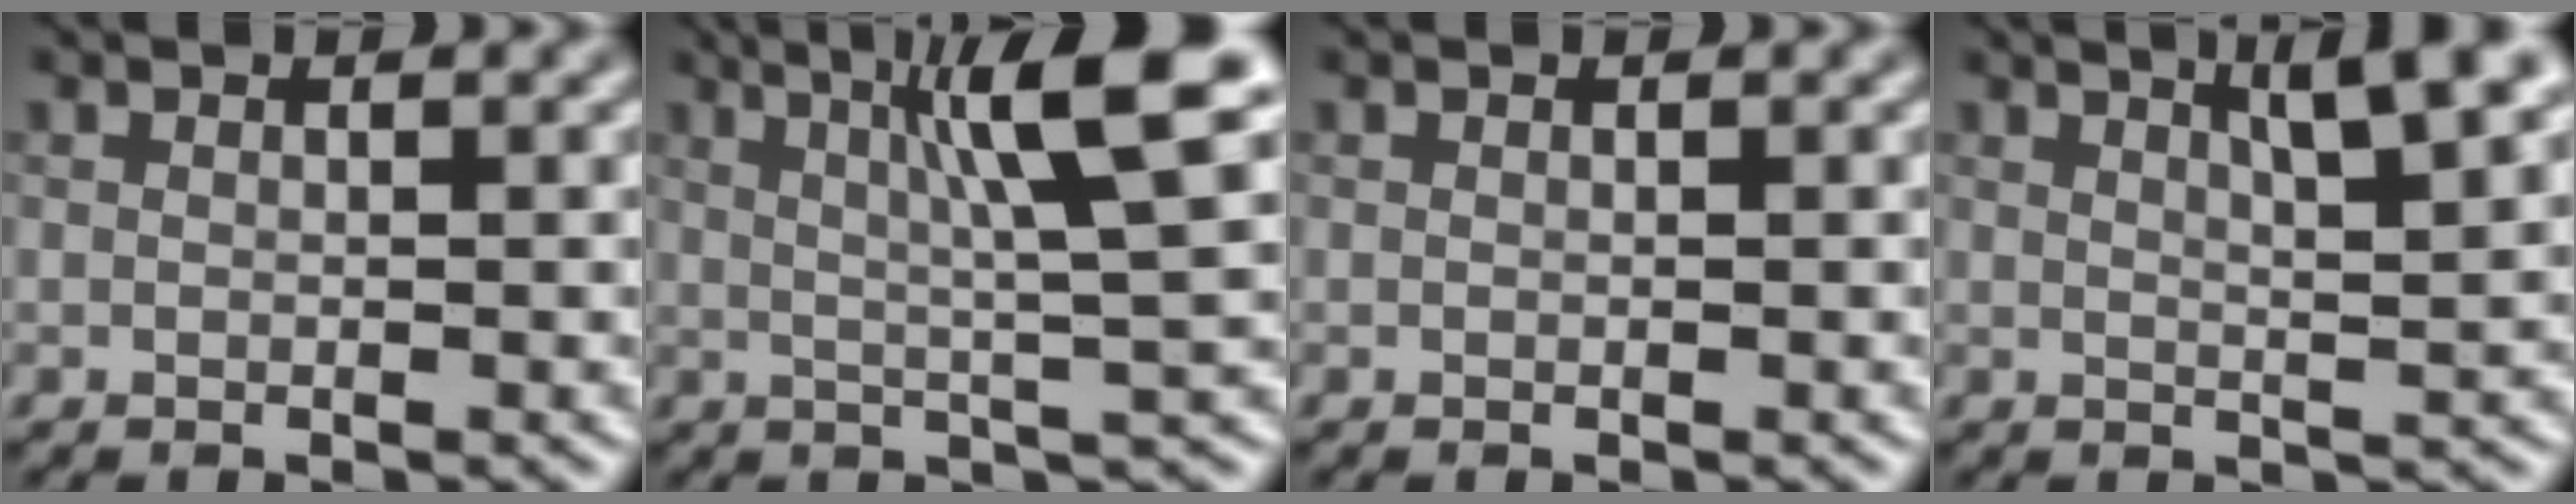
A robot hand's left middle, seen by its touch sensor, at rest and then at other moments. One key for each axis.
{"total": 8.5, "fx": 2.9, "fy": 1.0, "fz": 7.9, "tx": -0.110, "ty": 0.015, "tz": 0.043}
{"total": 0.0}
{"total": 5.1, "fx": 2.9, "fy": 0.9, "fz": 4.1, "tx": -0.049, "ty": 0.009, "tz": 0.041}